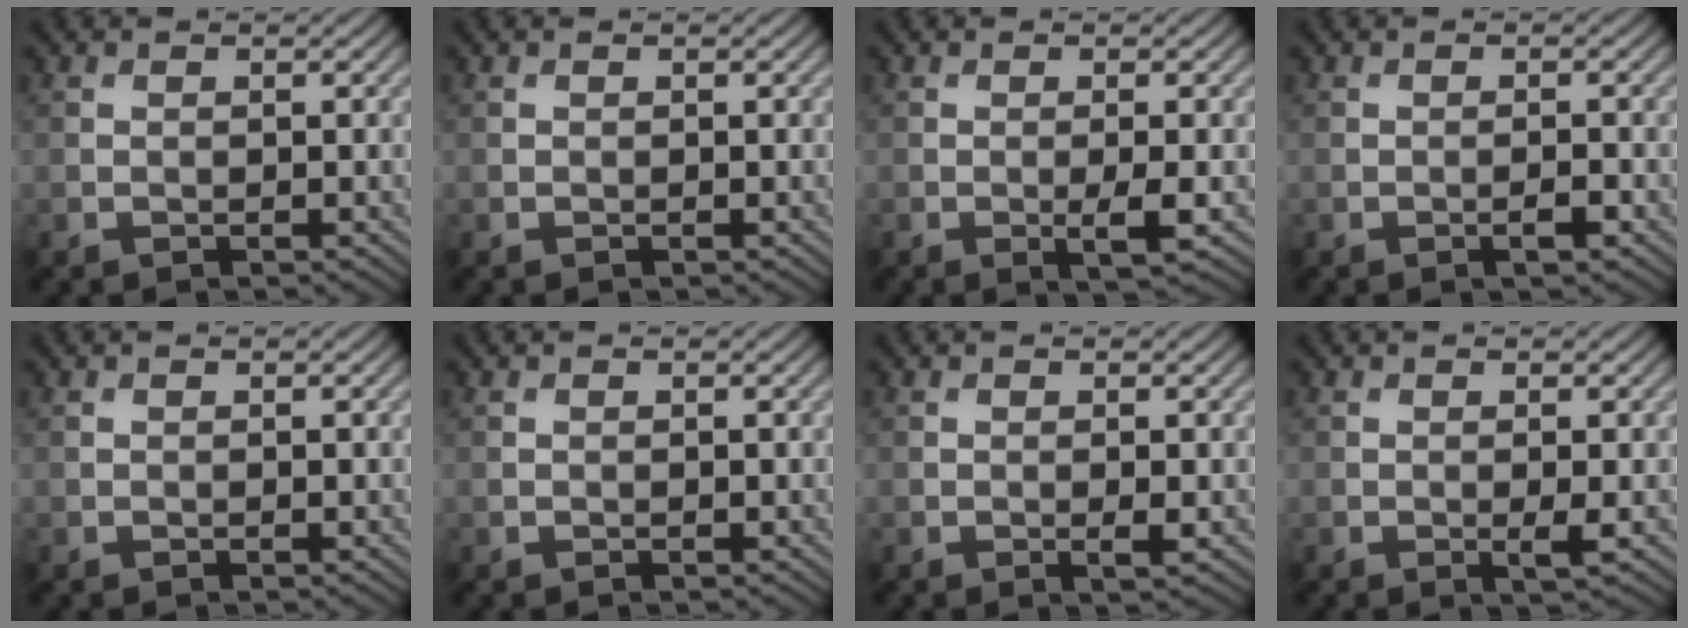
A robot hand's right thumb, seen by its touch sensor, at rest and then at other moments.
{"total": 0.0}
{"total": 2.4, "force": [-0.5, 0.3, 2.3], "torque": [-0.042, -0.003, -0.010]}
{"total": 1.5, "force": [-0.7, 0.2, 1.3], "torque": [-0.020, 0.001, -0.012]}
{"total": 0.0}
{"total": 0.0}
{"total": 1.0, "force": [-0.1, 0.1, 1.0], "torque": [-0.018, -0.004, -0.003]}
{"total": 1.1, "force": [-0.1, 0.1, 1.1], "torque": [-0.022, -0.004, -0.004]}